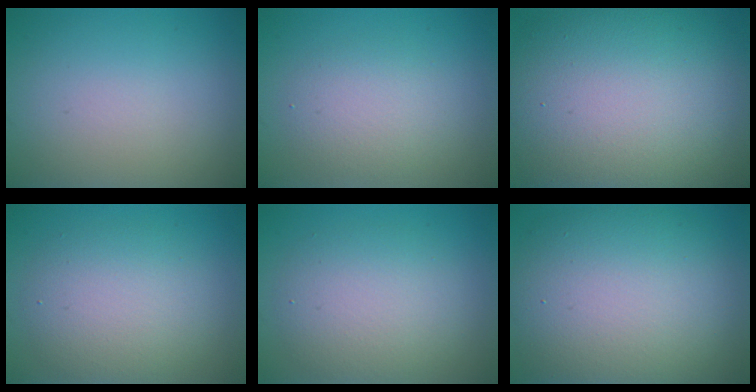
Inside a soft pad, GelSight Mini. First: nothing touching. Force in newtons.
{"total": 3.1, "press": 3.1, "slide": 0.2}
{"total": 16.0, "press": 15.9, "slide": 1.5}
{"total": 5.2, "press": 5.2, "slide": 0.1}
{"total": 4.9, "press": 4.8, "slide": 0.3}
{"total": 12.3, "press": 12.3, "slide": 0.7}